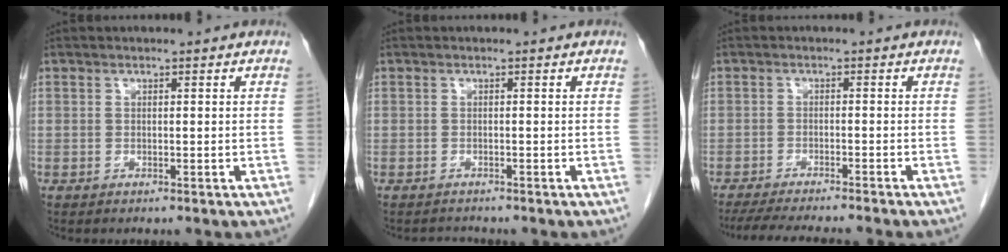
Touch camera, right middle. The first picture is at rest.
{"total": 0.9, "force": [-0.9, 0.1, -0.2], "torque": [0.001, -0.005, -0.013]}
{"total": 10.0, "force": [-8.8, -0.1, 4.7], "torque": [-0.055, -0.015, -0.133]}